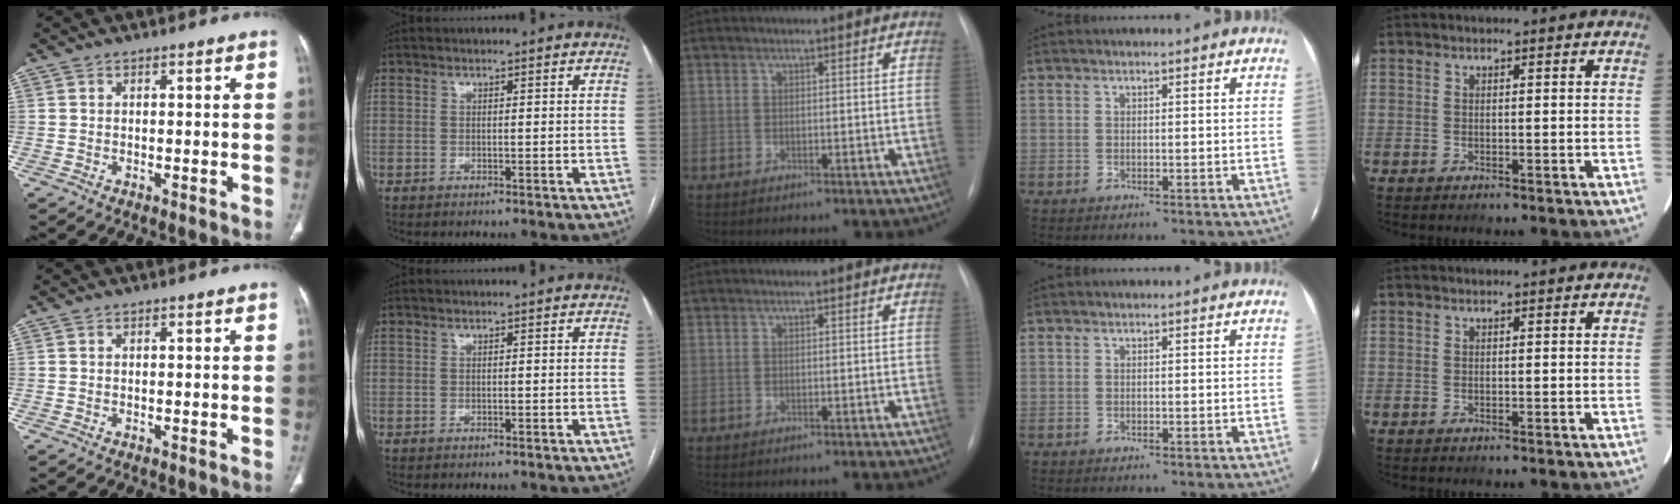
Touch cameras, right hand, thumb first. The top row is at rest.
{}